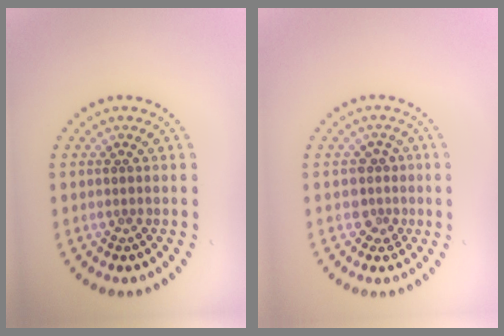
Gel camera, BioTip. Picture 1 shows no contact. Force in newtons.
{"total": 2.0, "press": 1.7, "slide": 1.0}